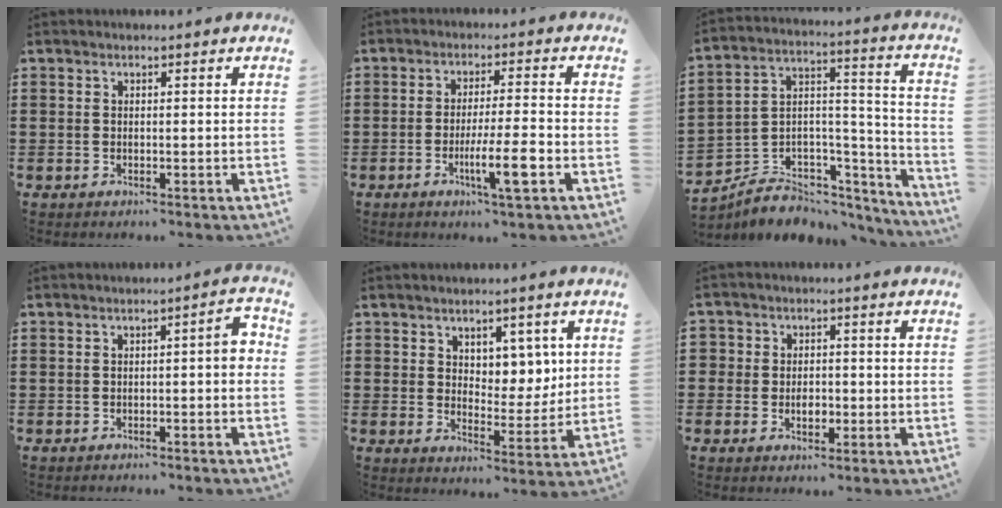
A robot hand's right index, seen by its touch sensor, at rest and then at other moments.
{"total": 7.7, "force": [-2.8, 0.8, 7.1], "torque": [-0.134, -0.015, -0.053]}
{"total": 5.0, "force": [-4.0, 3.0, 0.2], "torque": [-0.009, -0.004, -0.071]}
{"total": 2.7, "force": [-0.7, 0.4, 2.5], "torque": [-0.036, 0.001, -0.019]}
{"total": 5.3, "force": [3.3, 3.7, 1.8], "torque": [-0.037, -0.003, 0.056]}
{"total": 2.8, "force": [-0.5, 2.5, 1.1], "torque": [-0.030, 0.007, -0.014]}